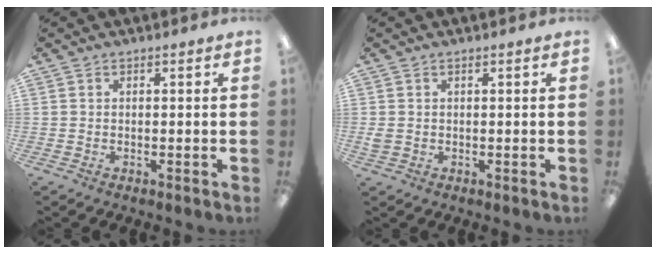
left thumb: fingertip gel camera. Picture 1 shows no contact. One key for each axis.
{"total": 1.5, "fx": 0.2, "fy": 1.2, "fz": 0.8, "tx": -0.017, "ty": 0.006, "tz": 0.002}